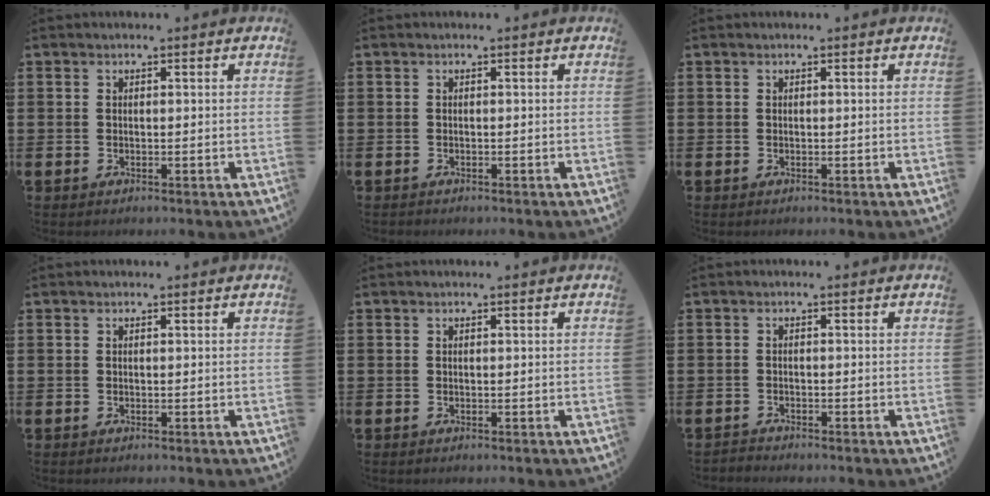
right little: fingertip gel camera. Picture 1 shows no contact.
{"total": 0.0}
{"total": 0.0}
{"total": 0.0}
{"total": 0.0}
{"total": 0.9, "force": [-0.9, 0.0, -0.1], "torque": [-0.001, 0.001, -0.018]}